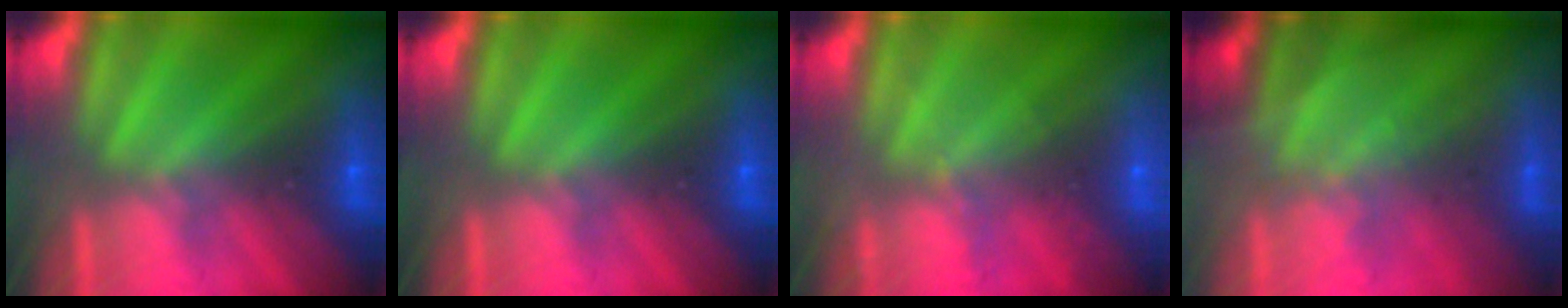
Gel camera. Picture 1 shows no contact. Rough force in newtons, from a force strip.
{"total": 0.0}
{"total": 2.0}
{"total": 1.4}